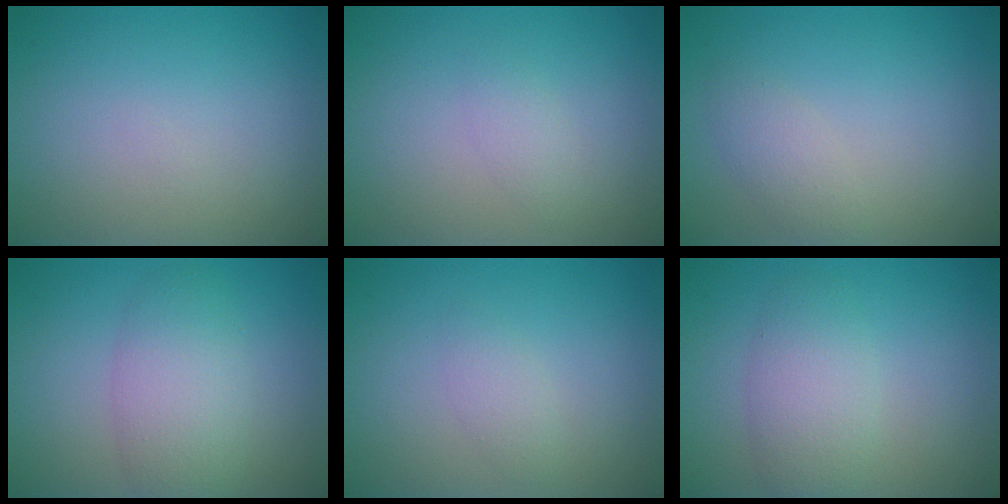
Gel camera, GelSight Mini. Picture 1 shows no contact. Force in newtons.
{"total": 1.2, "press": 1.2, "slide": 0.1}
{"total": 1.8, "press": 1.8, "slide": 0.1}
{"total": 4.5, "press": 4.5, "slide": 0.2}
{"total": 1.3, "press": 1.3, "slide": 0.0}
{"total": 3.5, "press": 3.5, "slide": 0.1}